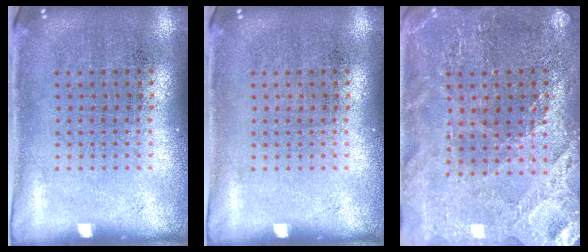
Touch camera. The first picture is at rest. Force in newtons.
{"total": 0.0}
{"total": 1.9, "press": 1.9, "slide": 0.3}